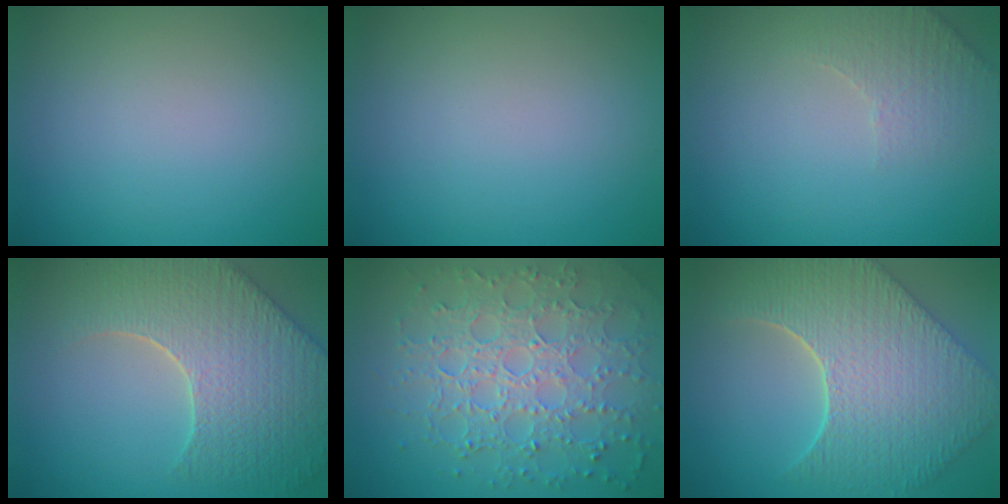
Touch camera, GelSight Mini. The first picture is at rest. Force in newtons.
{"total": 0.0}
{"total": 2.3, "press": 2.3, "slide": 0.6}
{"total": 8.6, "press": 6.4, "slide": 5.7}
{"total": 7.7, "press": 5.7, "slide": 5.1}
{"total": 9.8, "press": 7.2, "slide": 6.6}